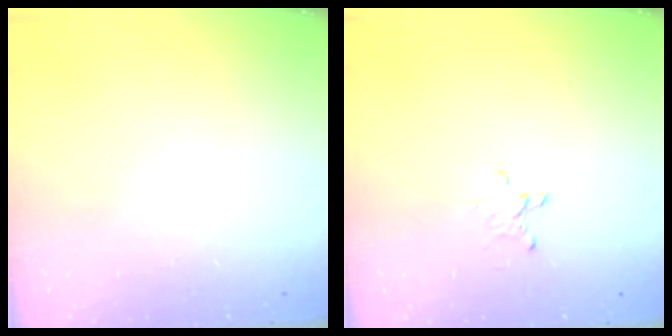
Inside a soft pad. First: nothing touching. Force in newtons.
{"total": 3.4, "press": 3.4, "slide": 0.3}